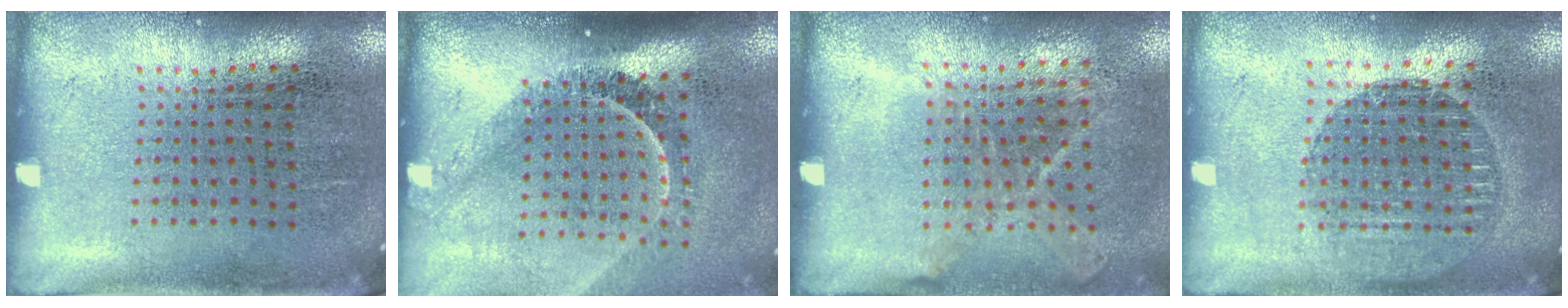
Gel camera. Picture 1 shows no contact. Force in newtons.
{"total": 2.2, "press": 1.6, "slide": 1.5}
{"total": 1.1, "press": 0.9, "slide": 0.7}
{"total": 1.6, "press": 1.5, "slide": 0.7}